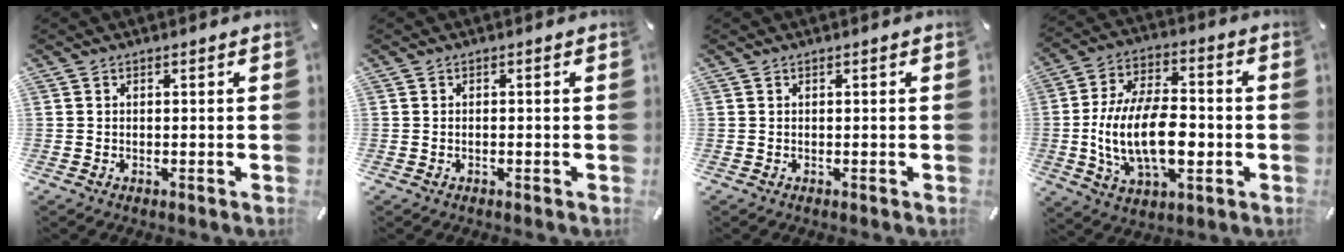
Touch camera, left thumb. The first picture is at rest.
{"total": 0.7, "force": [-0.3, 0.2, 0.6], "torque": [-0.012, -0.003, -0.005]}
{"total": 0.0}
{"total": 18.3, "force": [-3.0, 10.6, 14.7], "torque": [-0.299, 0.001, -0.051]}